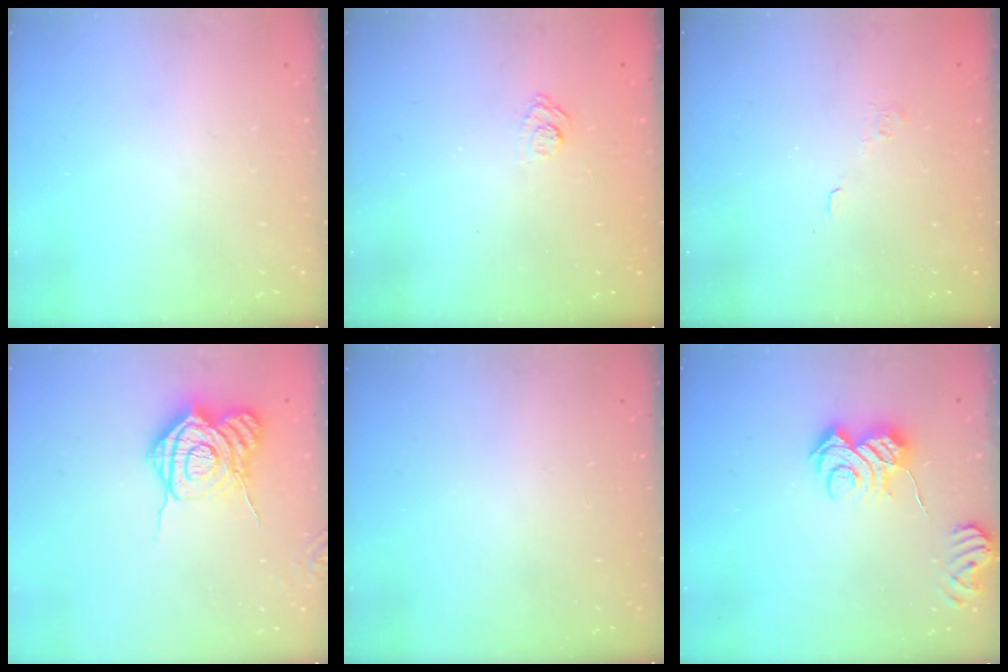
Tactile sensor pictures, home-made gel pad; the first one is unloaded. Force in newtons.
{"total": 3.1, "press": 2.8, "slide": 1.3}
{"total": 3.6, "press": 3.5, "slide": 0.9}
{"total": 15.5, "press": 15.5, "slide": 1.1}
{"total": 0.0}
{"total": 8.5, "press": 8.5, "slide": 0.7}